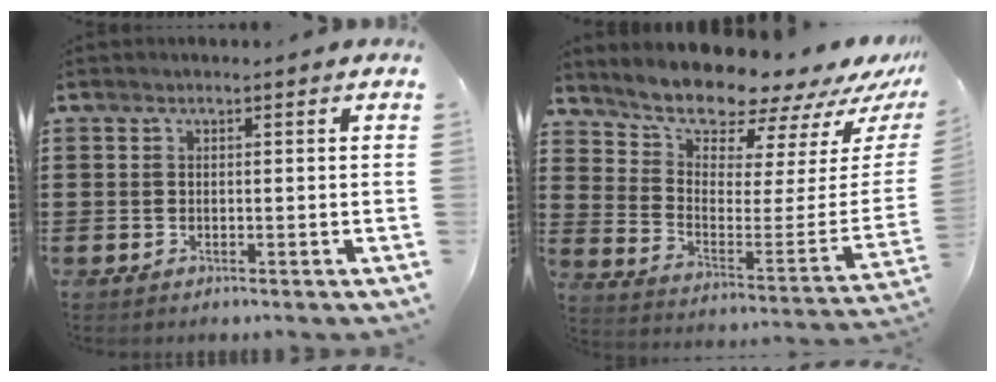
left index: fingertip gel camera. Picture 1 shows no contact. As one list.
[{"total": 9.3, "force": [9.1, 1.2, 1.6], "torque": [-0.055, -0.098, 0.152]}]